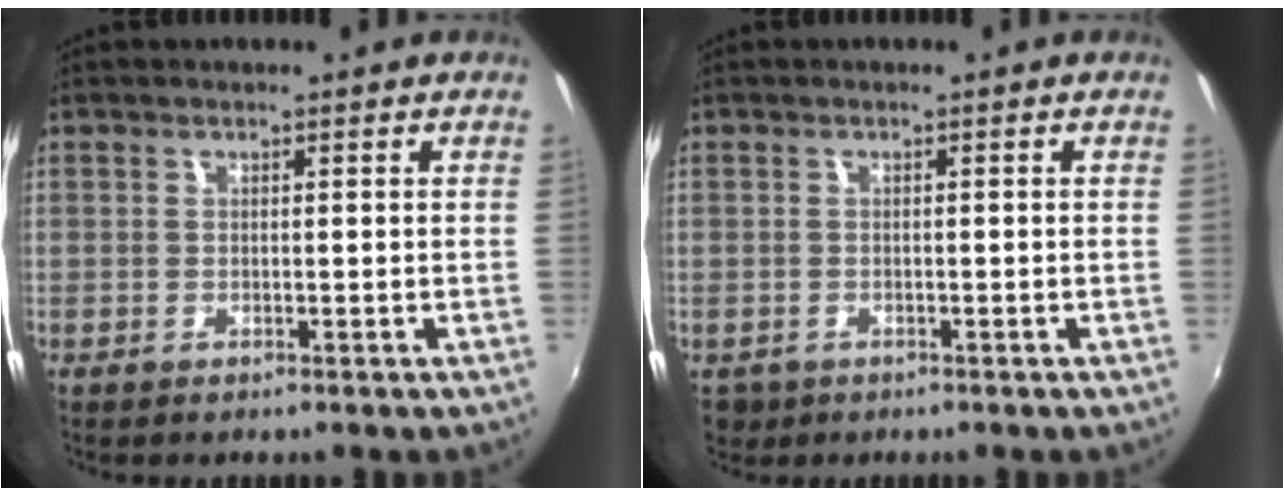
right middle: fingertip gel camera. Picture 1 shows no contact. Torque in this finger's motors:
{"motor_torque": [0.19, -0.28, -0.04, -0.02]}